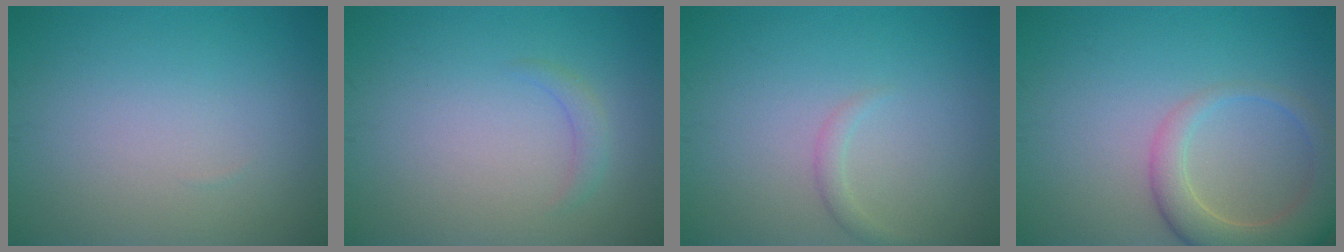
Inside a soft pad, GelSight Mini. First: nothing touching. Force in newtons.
{"total": 1.1, "press": 1.1, "slide": 0.1}
{"total": 1.0, "press": 1.0, "slide": 0.1}
{"total": 5.2, "press": 5.2, "slide": 0.5}